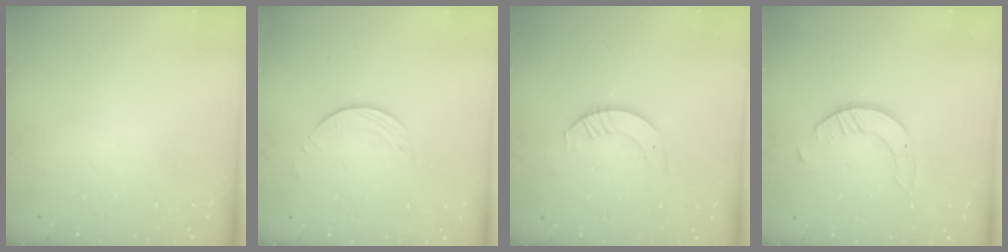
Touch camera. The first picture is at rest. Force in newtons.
{"total": 2.0, "press": 2.0, "slide": 0.2}
{"total": 3.2, "press": 3.2, "slide": 0.3}
{"total": 2.4, "press": 2.4, "slide": 0.3}